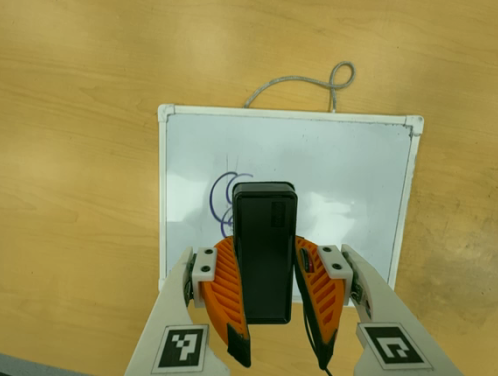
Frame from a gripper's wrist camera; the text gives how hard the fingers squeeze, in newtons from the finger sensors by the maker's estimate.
{"total": 7.3, "left": 5.6, "right": 9.1}